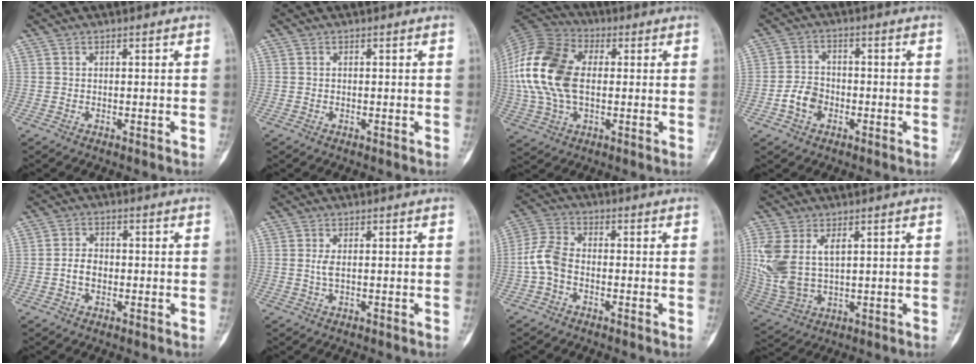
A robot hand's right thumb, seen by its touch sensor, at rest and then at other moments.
{"total": 0.0}
{"total": 18.2, "force": [1.1, 11.3, 14.1], "torque": [-0.298, 0.016, 0.018]}
{"total": 5.3, "force": [-2.0, 4.0, 2.9], "torque": [-0.040, 0.020, -0.041]}
{"total": 3.5, "force": [-0.8, 2.6, 2.3], "torque": [-0.032, 0.011, -0.017]}
{"total": 1.7, "force": [0.2, 0.5, 1.6], "torque": [-0.043, 0.000, 0.009]}
{"total": 6.3, "force": [-1.6, 4.0, 4.6], "torque": [-0.098, 0.021, -0.044]}
{"total": 12.2, "force": [3.2, 7.0, 9.4], "torque": [-0.215, -0.003, 0.078]}